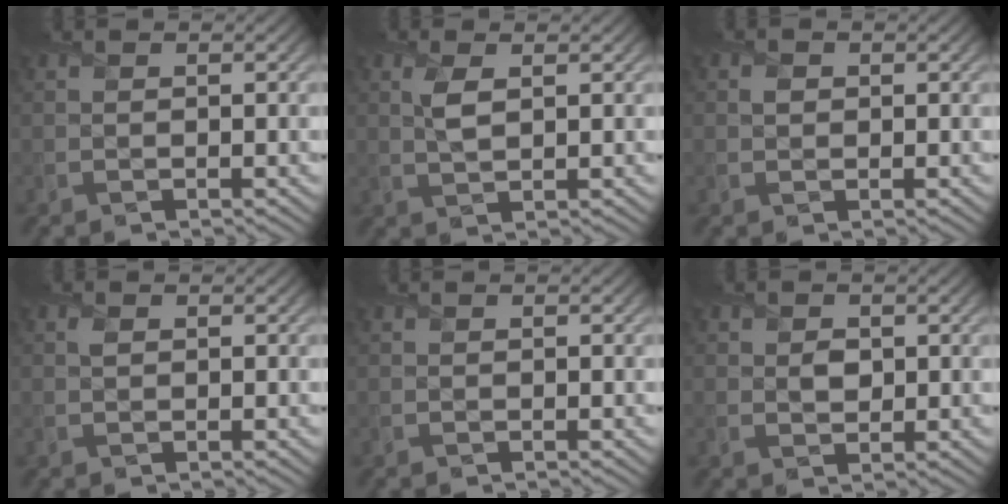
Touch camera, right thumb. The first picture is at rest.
{"total": 2.6, "force": [0.9, 1.1, 2.2], "torque": [-0.055, 0.001, 0.018]}
{"total": 1.1, "force": [0.2, 1.0, 0.3], "torque": [-0.007, -0.005, 0.001]}
{"total": 0.7, "force": [0.3, 0.5, 0.4], "torque": [-0.013, 0.001, 0.004]}
{"total": 0.0}
{"total": 2.0, "force": [0.4, 1.7, 1.1], "torque": [-0.023, -0.009, 0.006]}